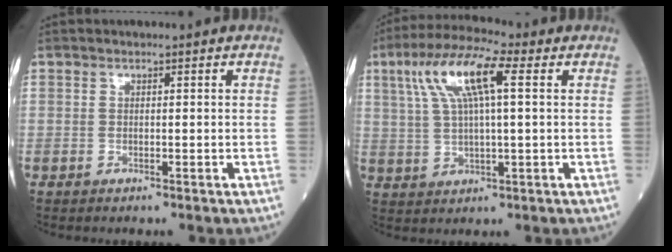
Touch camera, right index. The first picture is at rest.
{"total": 10.8, "force": [3.8, 2.0, 10.0], "torque": [-0.201, 0.028, 0.068]}